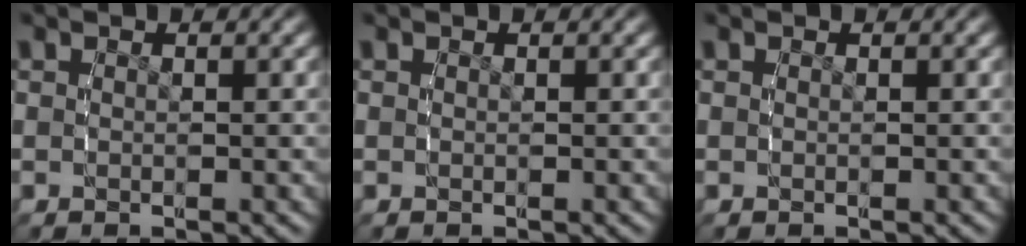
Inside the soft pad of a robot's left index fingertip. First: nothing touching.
{"total": 0.0}
{"total": 0.0}